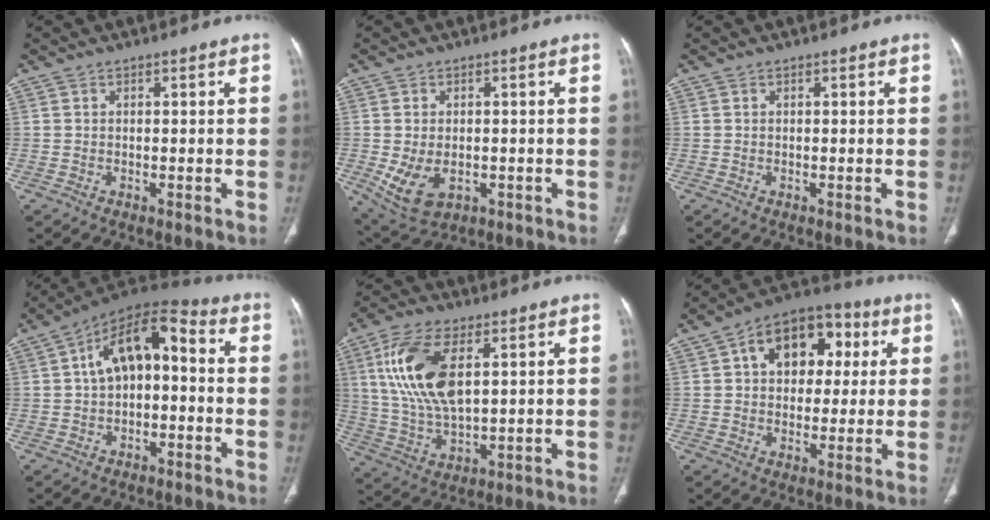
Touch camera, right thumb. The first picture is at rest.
{"total": 8.1, "force": [-1.6, 5.3, 5.9], "torque": [-0.106, -0.002, -0.009]}
{"total": 0.0}
{"total": 13.7, "force": [1.1, 7.0, 11.7], "torque": [-0.176, 0.049, 0.008]}
{"total": 15.7, "force": [4.7, 7.6, 13.0], "torque": [-0.264, -0.012, 0.096]}
{"total": 15.0, "force": [4.1, 10.2, 10.3], "torque": [-0.108, 0.017, 0.056]}